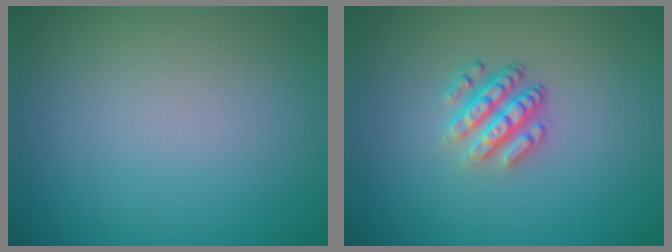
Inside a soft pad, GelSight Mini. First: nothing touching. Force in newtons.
{"total": 3.6, "press": 2.6, "slide": 2.4}